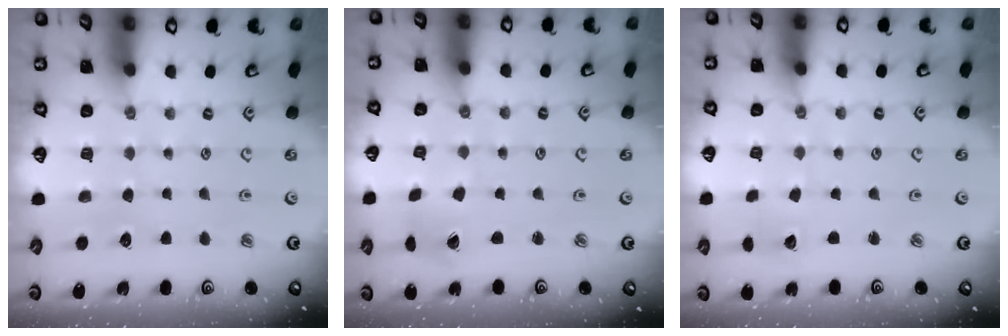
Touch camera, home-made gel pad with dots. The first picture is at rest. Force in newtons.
{"total": 1.8, "press": 1.7, "slide": 0.2}
{"total": 2.3, "press": 2.3, "slide": 0.1}